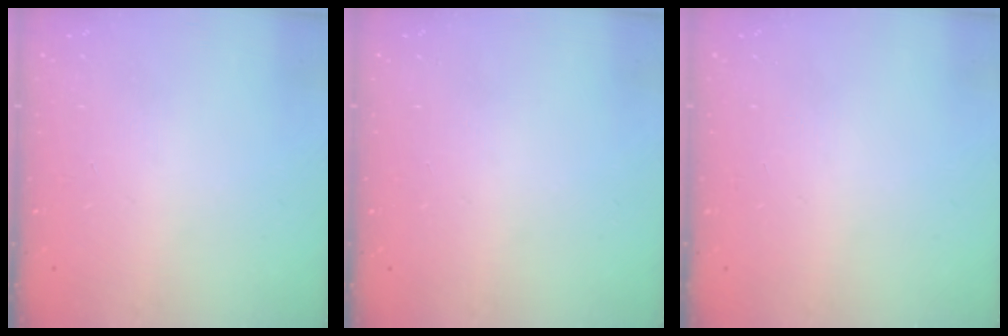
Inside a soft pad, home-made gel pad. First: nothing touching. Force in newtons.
{"total": 0.0}
{"total": 0.0}